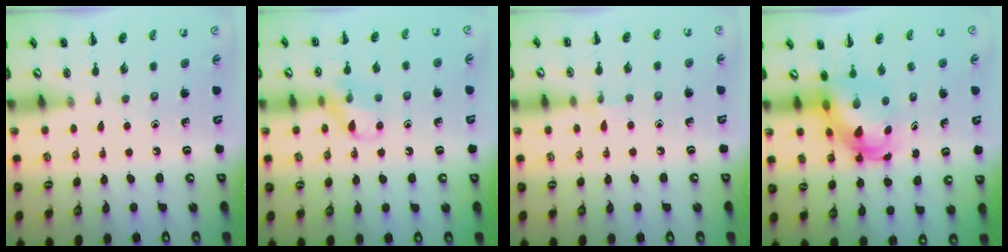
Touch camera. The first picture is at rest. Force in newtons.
{"total": 10.5, "press": 10.4, "slide": 1.5}
{"total": 4.1, "press": 3.8, "slide": 1.4}
{"total": 5.7, "press": 5.4, "slide": 1.6}